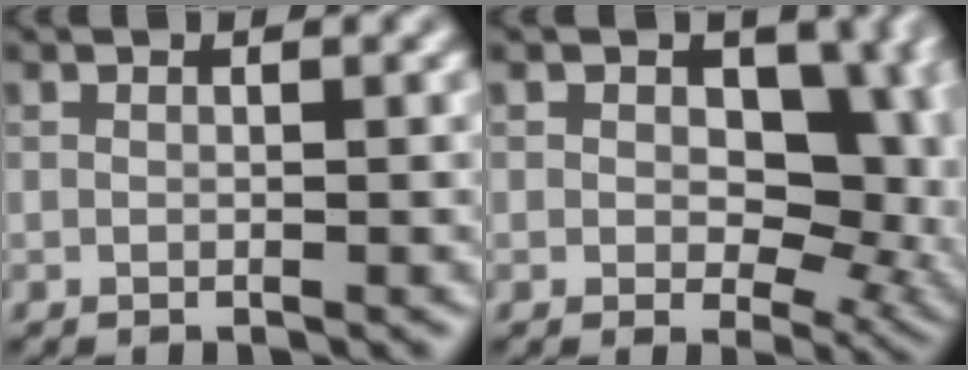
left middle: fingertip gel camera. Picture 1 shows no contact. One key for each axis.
{"total": 9.7, "fx": 1.5, "fy": 6.4, "fz": 7.1, "tx": -0.078, "ty": -0.012, "tz": 0.021}